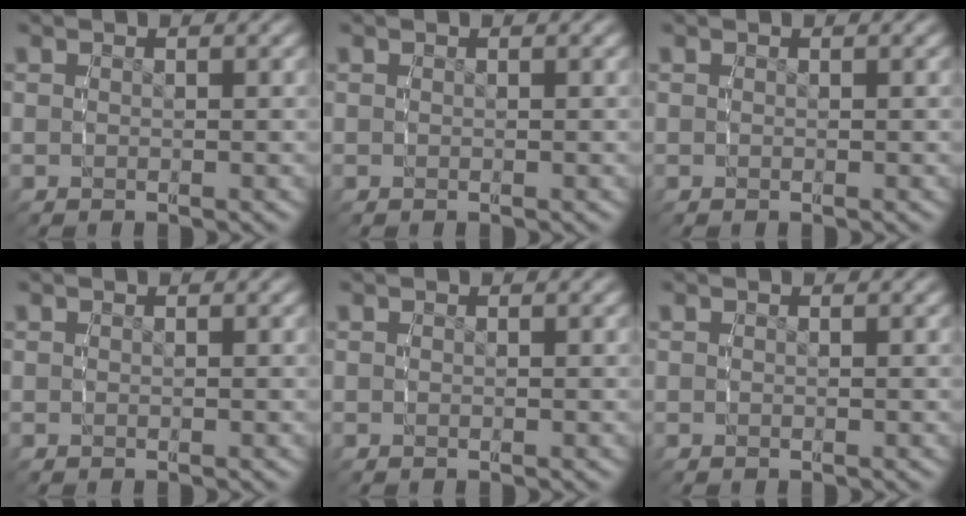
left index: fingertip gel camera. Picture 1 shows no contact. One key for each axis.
{"total": 0.0}
{"total": 0.0}
{"total": 0.0}
{"total": 0.0}
{"total": 0.0}